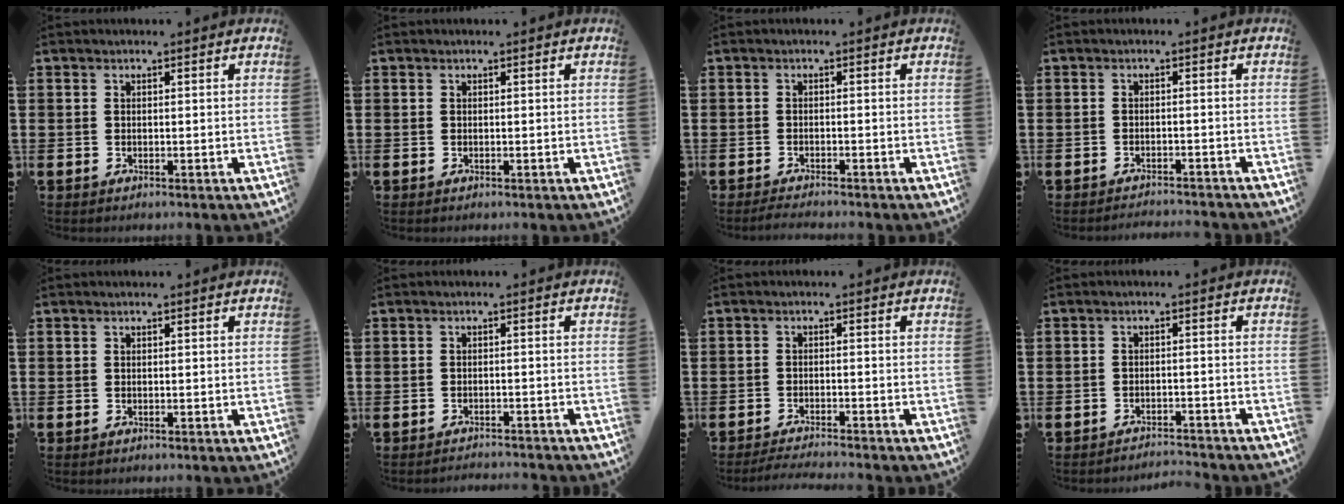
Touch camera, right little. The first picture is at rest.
{"total": 0.0}
{"total": 1.2, "force": [-1.1, 0.0, 0.4], "torque": [-0.008, 0.001, -0.021]}
{"total": 1.5, "force": [-1.5, -0.2, -0.1], "torque": [-0.001, 0.004, -0.030]}
{"total": 0.0}
{"total": 1.3, "force": [-1.3, -0.2, -0.1], "torque": [-0.001, 0.004, -0.027]}
{"total": 1.8, "force": [-1.7, -0.2, 0.5], "torque": [-0.008, 0.003, -0.034]}
{"total": 2.1, "force": [-2.1, -0.1, -0.1], "torque": [-0.001, 0.004, -0.046]}